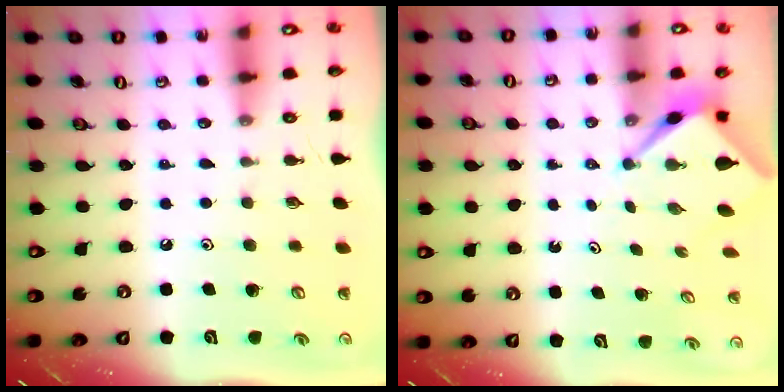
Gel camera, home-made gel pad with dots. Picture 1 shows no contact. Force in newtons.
{"total": 2.5, "press": 2.5, "slide": 0.2}